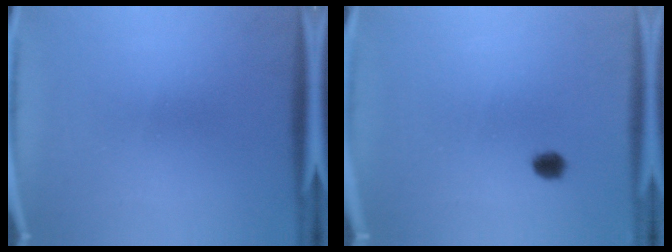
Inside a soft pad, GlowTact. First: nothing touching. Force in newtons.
{"total": 2.4}